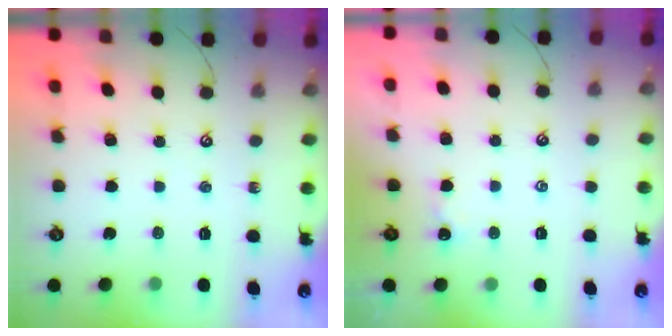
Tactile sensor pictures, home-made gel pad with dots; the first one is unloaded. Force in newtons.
{"total": 2.0, "press": 2.0, "slide": 0.2}